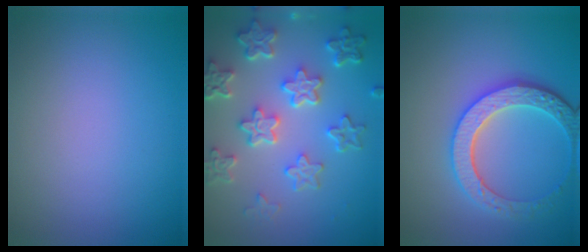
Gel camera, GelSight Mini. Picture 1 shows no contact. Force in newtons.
{"total": 6.6, "press": 4.9, "slide": 4.4}
{"total": 4.6, "press": 4.2, "slide": 1.9}